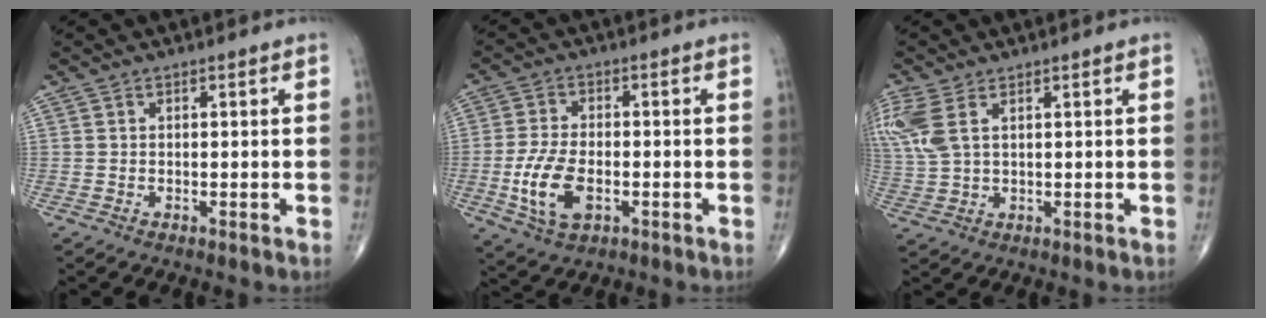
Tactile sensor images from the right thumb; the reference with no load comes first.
{"total": 9.5, "force": [-2.5, 5.1, 7.6], "torque": [-0.153, 0.001, -0.043]}
{"total": 8.9, "force": [3.6, 4.3, 7.0], "torque": [-0.191, 0.005, 0.086]}